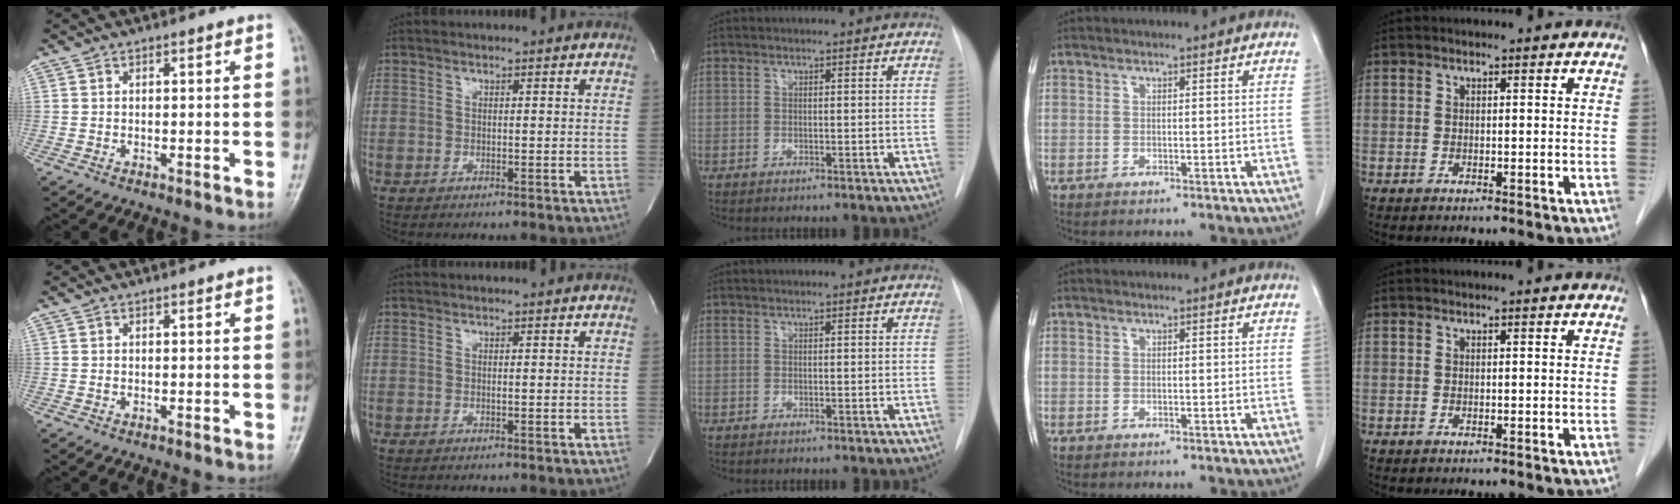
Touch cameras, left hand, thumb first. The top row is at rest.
{}